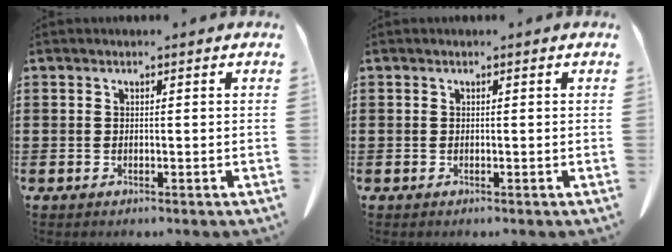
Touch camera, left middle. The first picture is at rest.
{"total": 0.0}